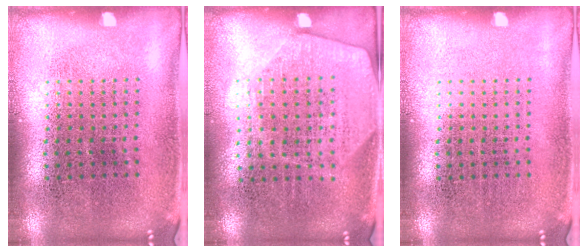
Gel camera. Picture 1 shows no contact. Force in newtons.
{"total": 2.0, "press": 1.7, "slide": 0.9}
{"total": 0.0}